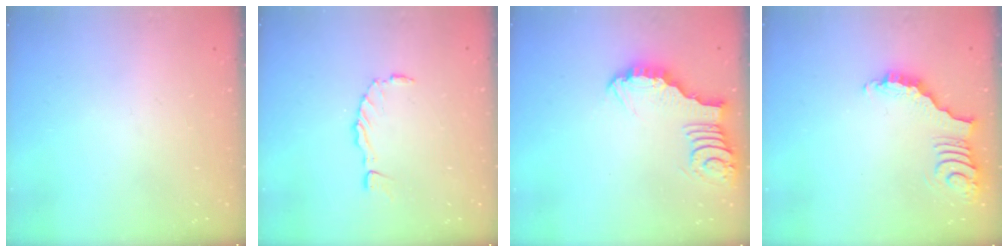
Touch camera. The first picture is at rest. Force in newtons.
{"total": 1.2, "press": 1.2, "slide": 0.3}
{"total": 3.9, "press": 3.9, "slide": 0.4}
{"total": 4.0, "press": 3.9, "slide": 0.6}